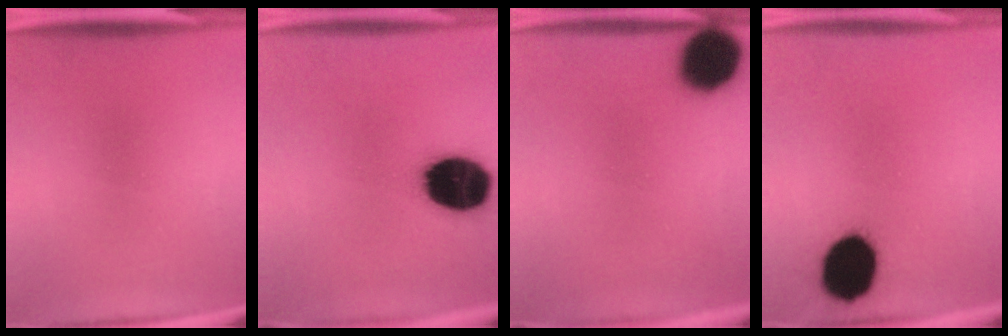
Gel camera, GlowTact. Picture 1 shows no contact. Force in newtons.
{"total": 19.8}
{"total": 13.4}
{"total": 16.1}